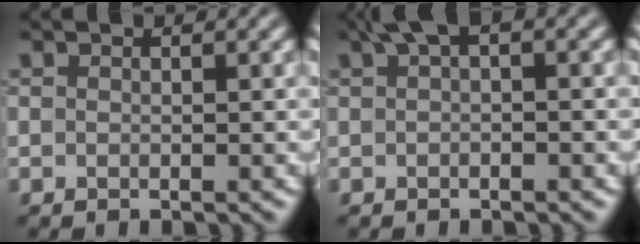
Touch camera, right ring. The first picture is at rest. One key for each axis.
{"total": 2.0, "fx": 0.9, "fy": 0.8, "fz": 1.6, "tx": -0.024, "ty": 0.013, "tz": 0.011}